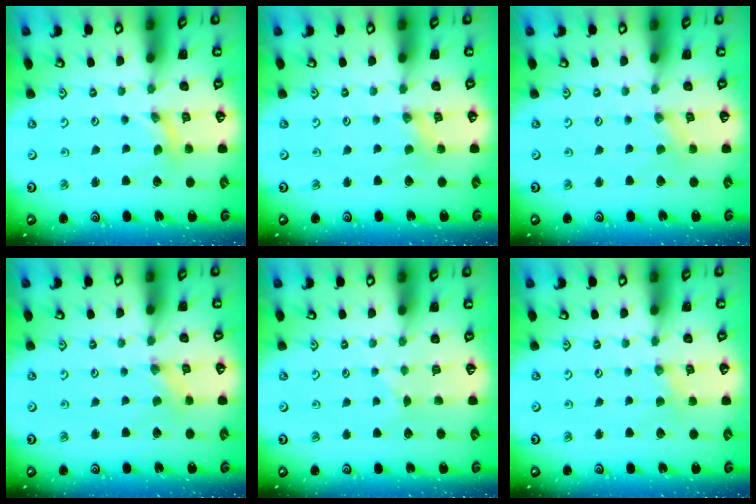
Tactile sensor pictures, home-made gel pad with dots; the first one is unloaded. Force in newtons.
{"total": 0.0}
{"total": 0.0}
{"total": 0.0}
{"total": 2.9, "press": 2.9, "slide": 0.5}
{"total": 2.7, "press": 2.6, "slide": 0.4}